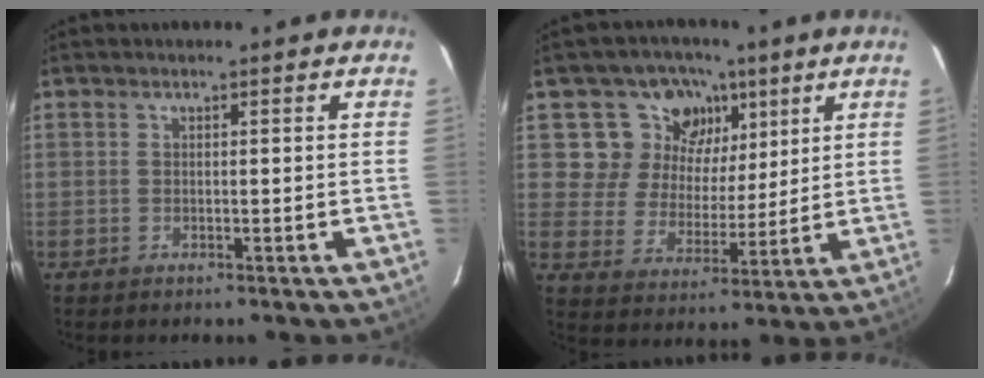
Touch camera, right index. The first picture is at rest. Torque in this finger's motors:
{"motor_torque": [0.45, 0.44, 0.22, 0.00]}